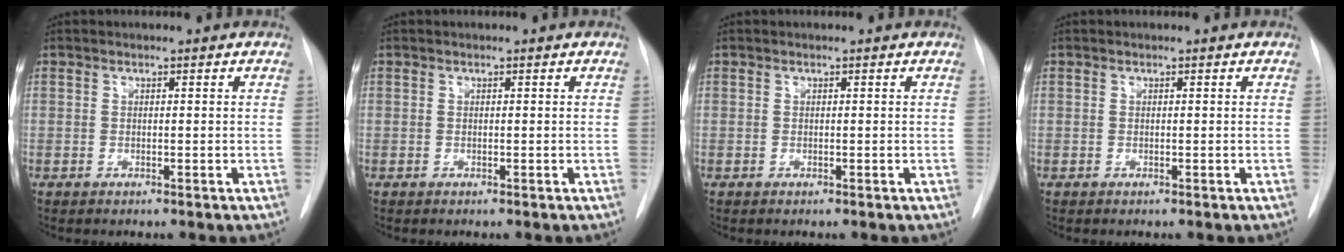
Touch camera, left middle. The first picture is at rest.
{"total": 0.0}
{"total": 0.0}
{"total": 0.0}